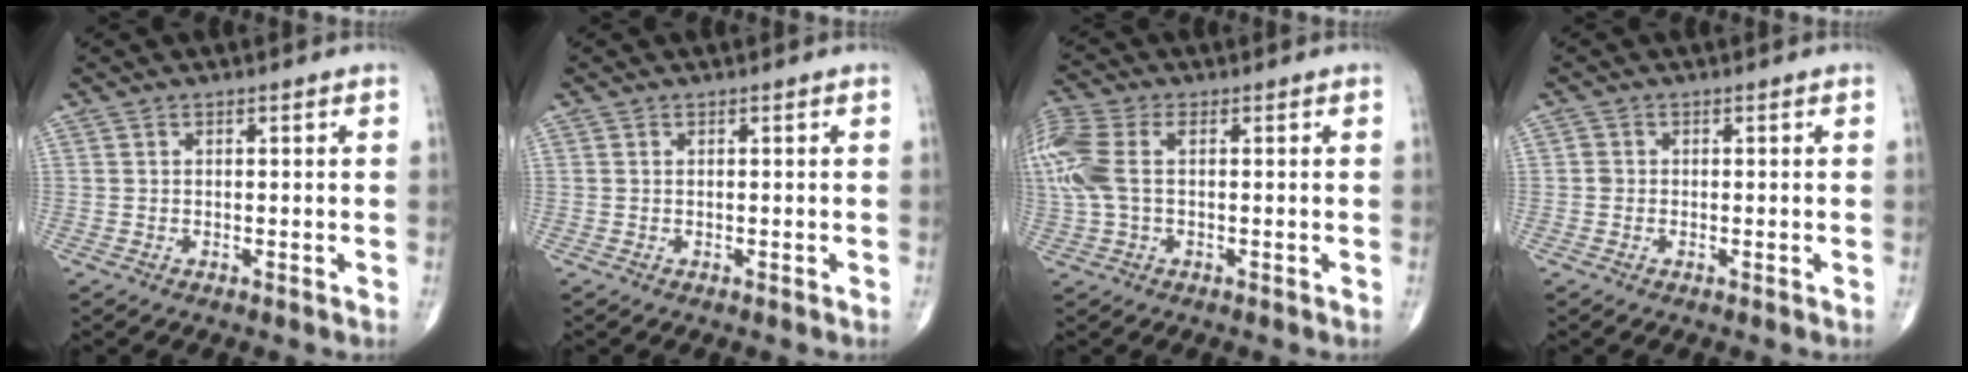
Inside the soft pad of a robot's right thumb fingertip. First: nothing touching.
{"total": 0.0}
{"total": 11.3, "force": [1.6, 6.6, 9.0], "torque": [-0.258, 0.021, 0.032]}
{"total": 0.9, "force": [-0.1, 0.9, 0.3], "torque": [0.000, 0.002, -0.003]}